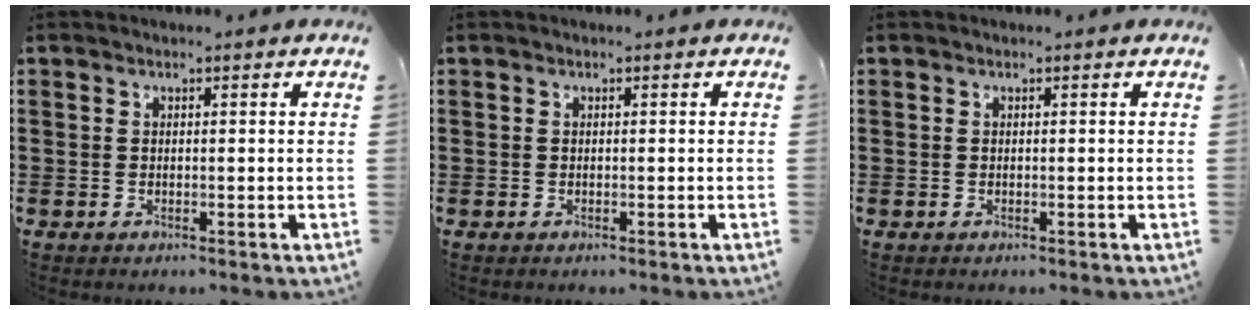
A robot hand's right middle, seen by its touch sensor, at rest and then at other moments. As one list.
[{"total": 0.0}, {"total": 0.0}]